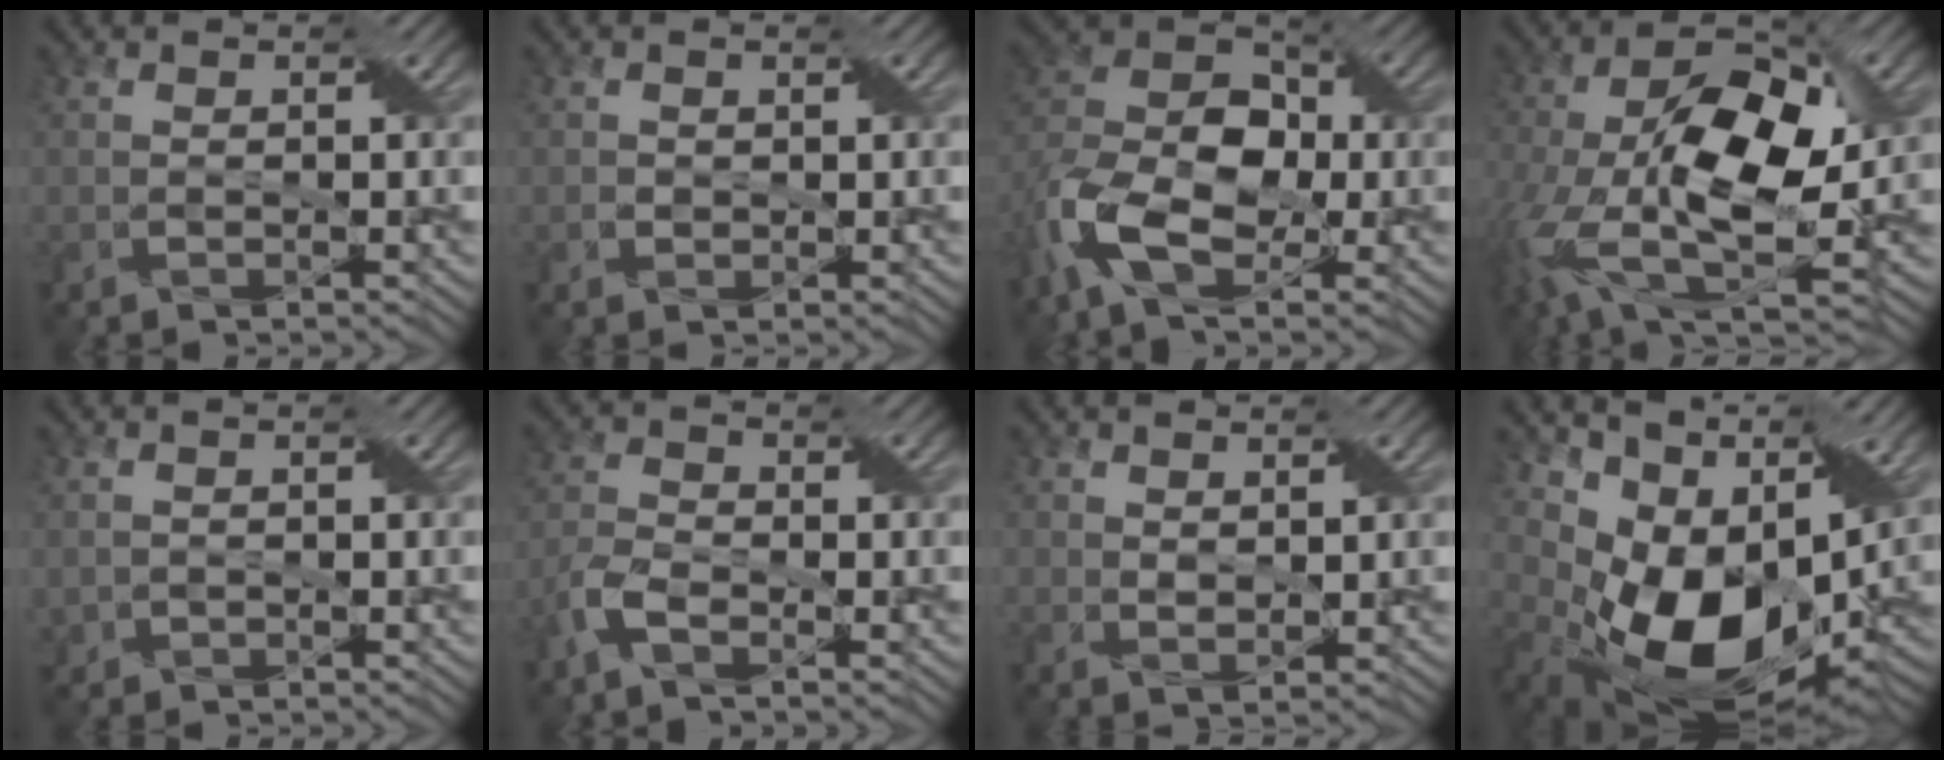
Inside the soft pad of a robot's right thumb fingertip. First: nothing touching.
{"total": 0.9, "force": [0.1, 0.8, 0.0], "torque": [-0.006, -0.004, 0.001]}
{"total": 12.3, "force": [-4.4, 7.5, 8.7], "torque": [-0.195, -0.011, -0.098]}
{"total": 17.1, "force": [-2.1, 9.8, 13.8], "torque": [-0.308, -0.029, -0.031]}
{"total": 1.2, "force": [-0.1, 1.2, 0.2], "torque": [-0.012, -0.007, -0.003]}
{"total": 3.9, "force": [-2.2, 1.9, 2.6], "torque": [-0.063, -0.001, -0.057]}
{"total": 1.8, "force": [1.5, 0.8, 0.6], "torque": [-0.017, -0.004, 0.031]}
{"total": 14.6, "force": [2.4, 9.8, 10.5], "torque": [-0.220, -0.023, 0.058]}